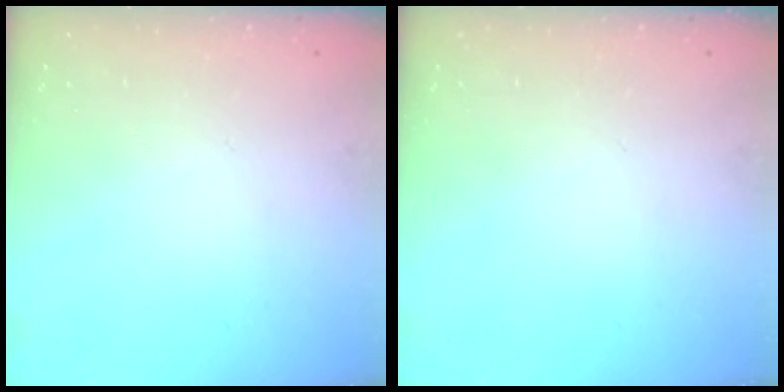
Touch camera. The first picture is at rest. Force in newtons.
{"total": 0.0}